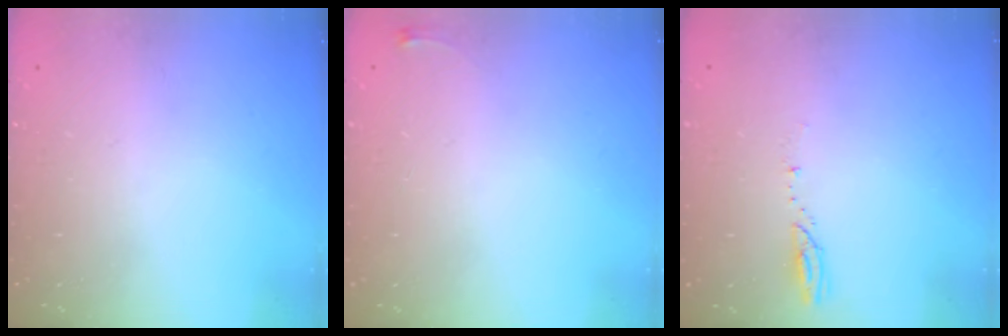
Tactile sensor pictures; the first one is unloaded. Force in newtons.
{"total": 2.6, "press": 2.6, "slide": 0.6}
{"total": 3.4, "press": 3.4, "slide": 0.3}